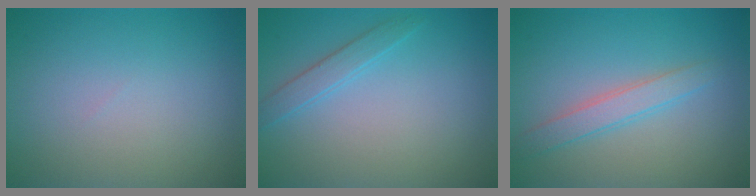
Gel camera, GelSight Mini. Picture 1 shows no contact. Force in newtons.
{"total": 1.6, "press": 1.6, "slide": 0.0}
{"total": 2.3, "press": 2.3, "slide": 0.1}